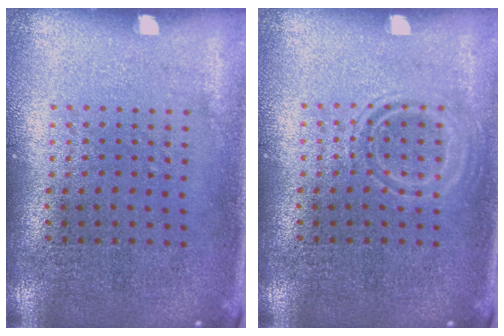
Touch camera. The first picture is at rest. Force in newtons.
{"total": 1.5, "press": 1.5, "slide": 0.3}